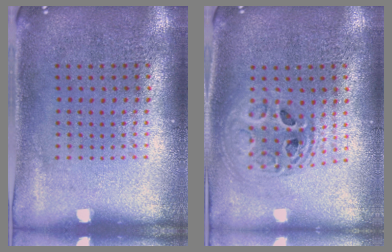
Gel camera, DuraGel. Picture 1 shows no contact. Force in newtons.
{"total": 1.8, "press": 1.5, "slide": 1.0}